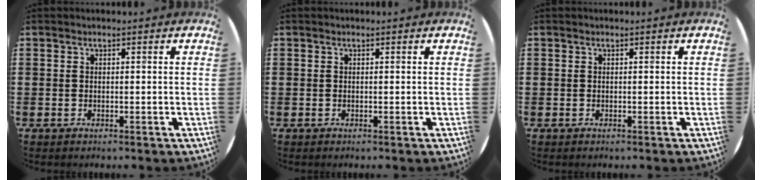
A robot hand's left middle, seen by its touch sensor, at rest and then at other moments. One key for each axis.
{"total": 0.0}
{"total": 0.0}